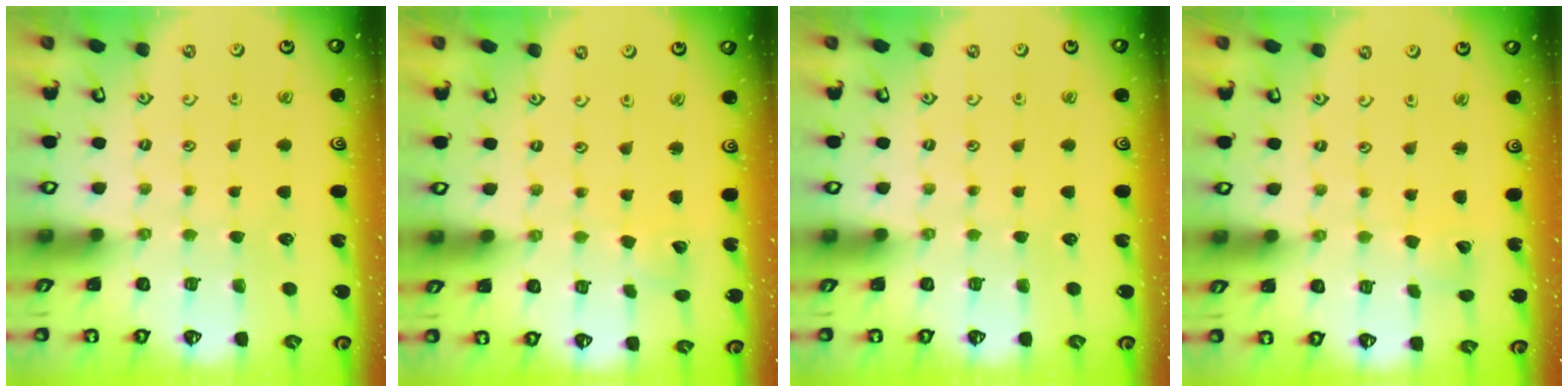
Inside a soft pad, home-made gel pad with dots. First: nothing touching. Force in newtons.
{"total": 2.8, "press": 2.8, "slide": 0.0}
{"total": 0.0}
{"total": 2.9, "press": 2.9, "slide": 0.3}